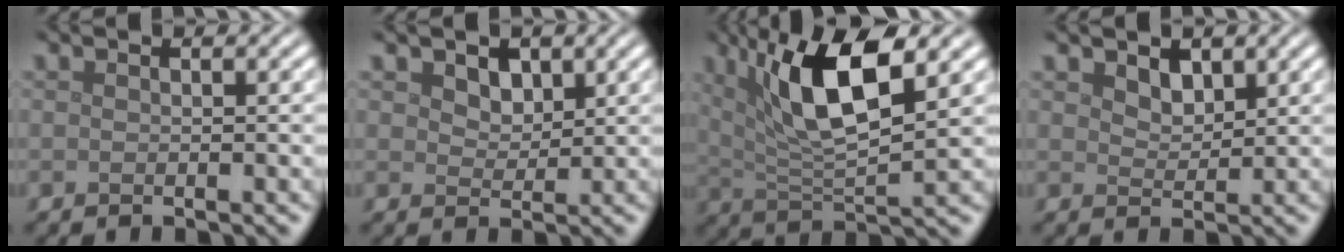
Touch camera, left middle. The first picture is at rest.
{"total": 1.8, "force": [1.0, 1.2, 0.8], "torque": [-0.019, -0.007, 0.017]}
{"total": 8.5, "force": [3.3, 2.4, 7.4], "torque": [-0.131, -0.003, 0.058]}
{"total": 1.6, "force": [1.1, 0.8, 0.6], "torque": [-0.015, -0.003, 0.023]}